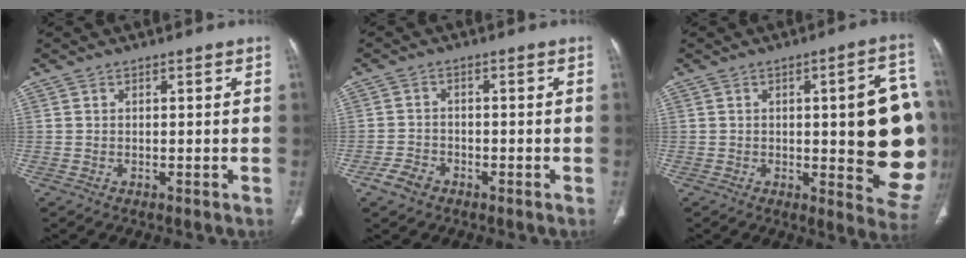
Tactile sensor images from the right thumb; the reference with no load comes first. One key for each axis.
{"total": 3.5, "fx": -2.2, "fy": 2.3, "fz": 1.5, "tx": -0.027, "ty": 0.014, "tz": -0.039}
{"total": 19.0, "fx": -0.4, "fy": 5.2, "fz": 18.3, "tx": -0.191, "ty": 0.000, "tz": 0.001}